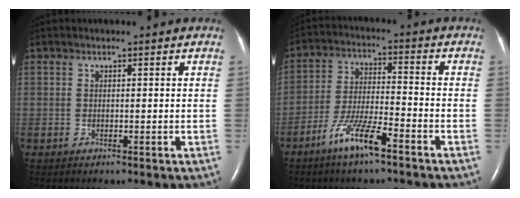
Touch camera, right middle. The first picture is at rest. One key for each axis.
{"total": 8.5, "fx": -5.5, "fy": 0.9, "fz": 6.4, "tx": -0.129, "ty": -0.008, "tz": -0.105}